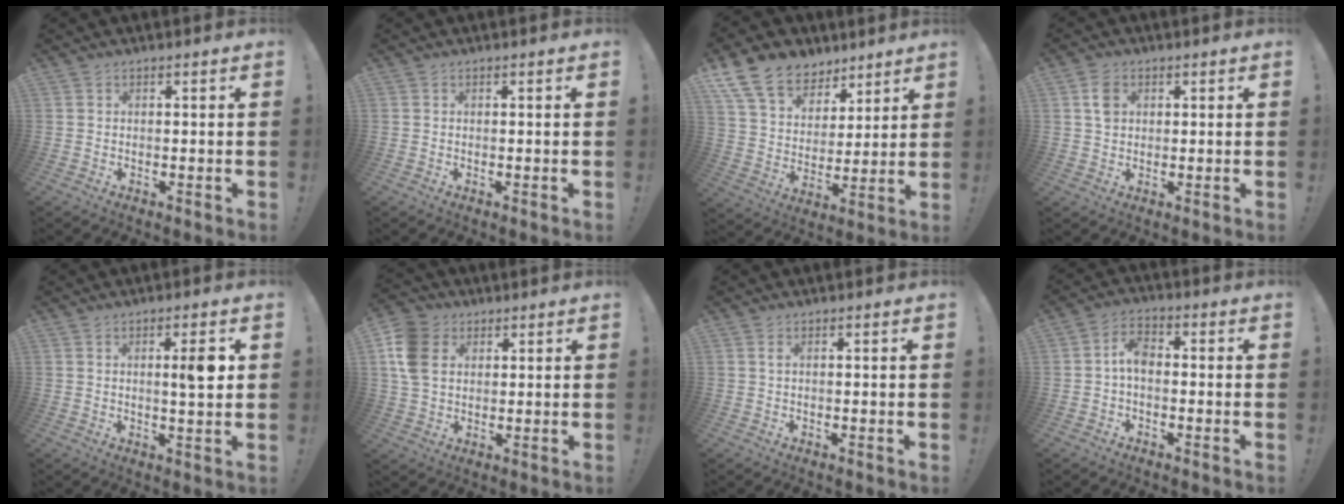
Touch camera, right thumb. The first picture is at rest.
{"total": 0.0}
{"total": 14.7, "force": [10.1, 9.4, 4.9], "torque": [-0.099, -0.065, 0.196]}
{"total": 4.5, "force": [1.2, 3.3, 2.8], "torque": [-0.035, -0.001, 0.021]}
{"total": 5.7, "force": [1.2, 0.8, 5.6], "torque": [-0.084, -0.008, 0.011]}
{"total": 12.1, "force": [3.3, 9.2, 7.1], "torque": [-0.158, -0.005, 0.062]}
{"total": 0.9, "force": [0.2, 0.1, 0.9], "torque": [-0.026, 0.005, 0.005]}
{"total": 5.7, "force": [-0.7, 3.1, 4.7], "torque": [-0.083, 0.006, -0.013]}